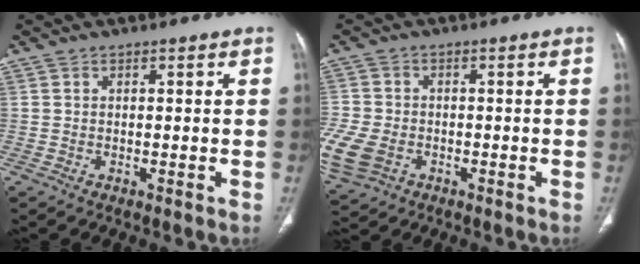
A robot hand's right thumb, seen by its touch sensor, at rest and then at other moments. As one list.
[{"total": 12.7, "force": [-4.5, 9.3, 7.4], "torque": [-0.208, -0.002, -0.077]}]